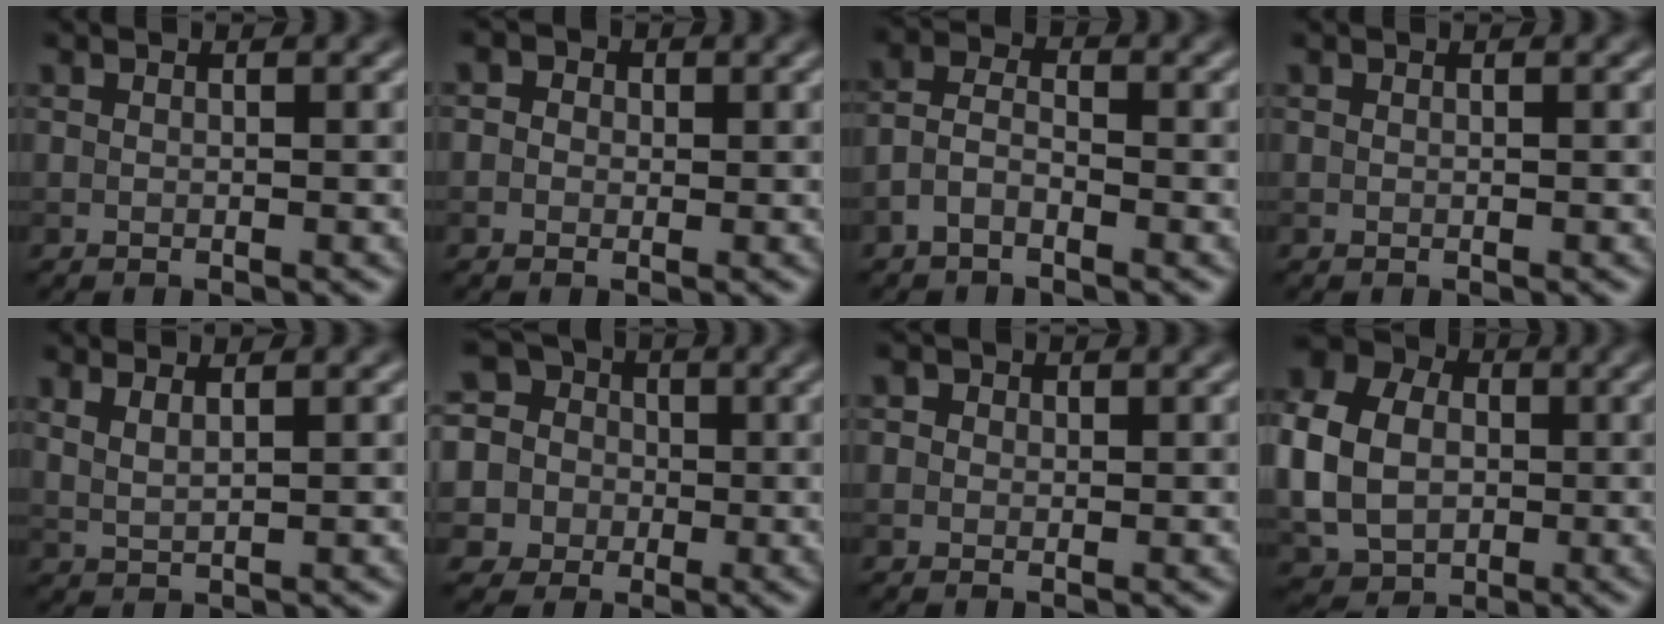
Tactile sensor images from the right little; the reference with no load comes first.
{"total": 3.1, "force": [1.2, 2.5, 1.4], "torque": [-0.004, 0.015, -0.018]}
{"total": 2.5, "force": [-1.5, 1.2, 1.5], "torque": [-0.032, 0.008, -0.040]}
{"total": 0.0}
{"total": 1.8, "force": [1.2, 0.6, 1.2], "torque": [-0.022, -0.002, 0.022]}
{"total": 8.9, "force": [1.8, 7.8, 3.8], "torque": [-0.092, 0.030, -0.015]}
{"total": 1.6, "force": [0.7, 1.3, 0.6], "torque": [-0.003, 0.007, -0.008]}
{"total": 10.6, "force": [-0.1, 8.7, 6.0], "torque": [-0.125, 0.002, -0.018]}